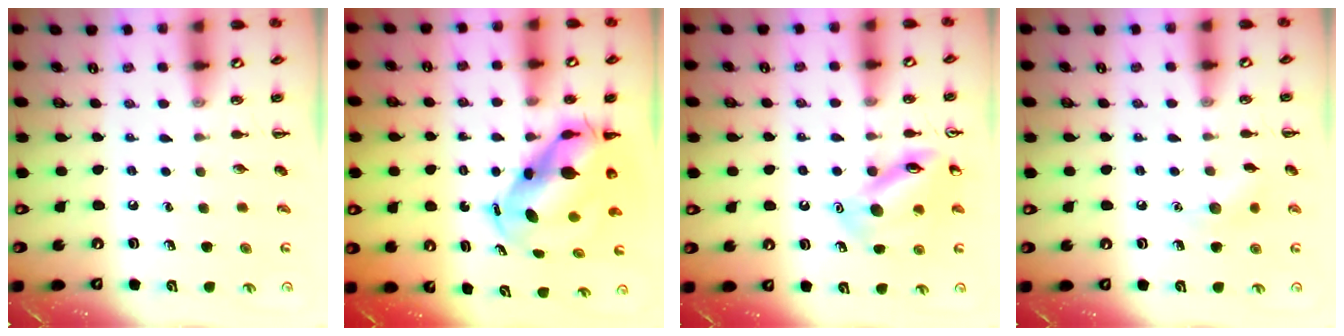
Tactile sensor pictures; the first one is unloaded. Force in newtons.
{"total": 9.2, "press": 8.9, "slide": 2.2}
{"total": 13.4, "press": 13.3, "slide": 1.1}
{"total": 7.4, "press": 7.1, "slide": 1.9}